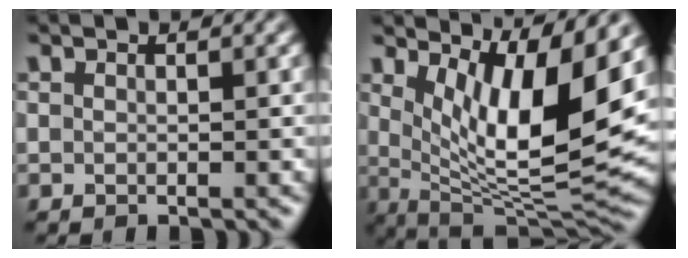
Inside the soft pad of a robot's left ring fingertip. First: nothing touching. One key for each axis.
{"total": 11.1, "fx": 3.9, "fy": 3.2, "fz": 9.9, "tx": -0.153, "ty": -0.015, "tz": 0.076}